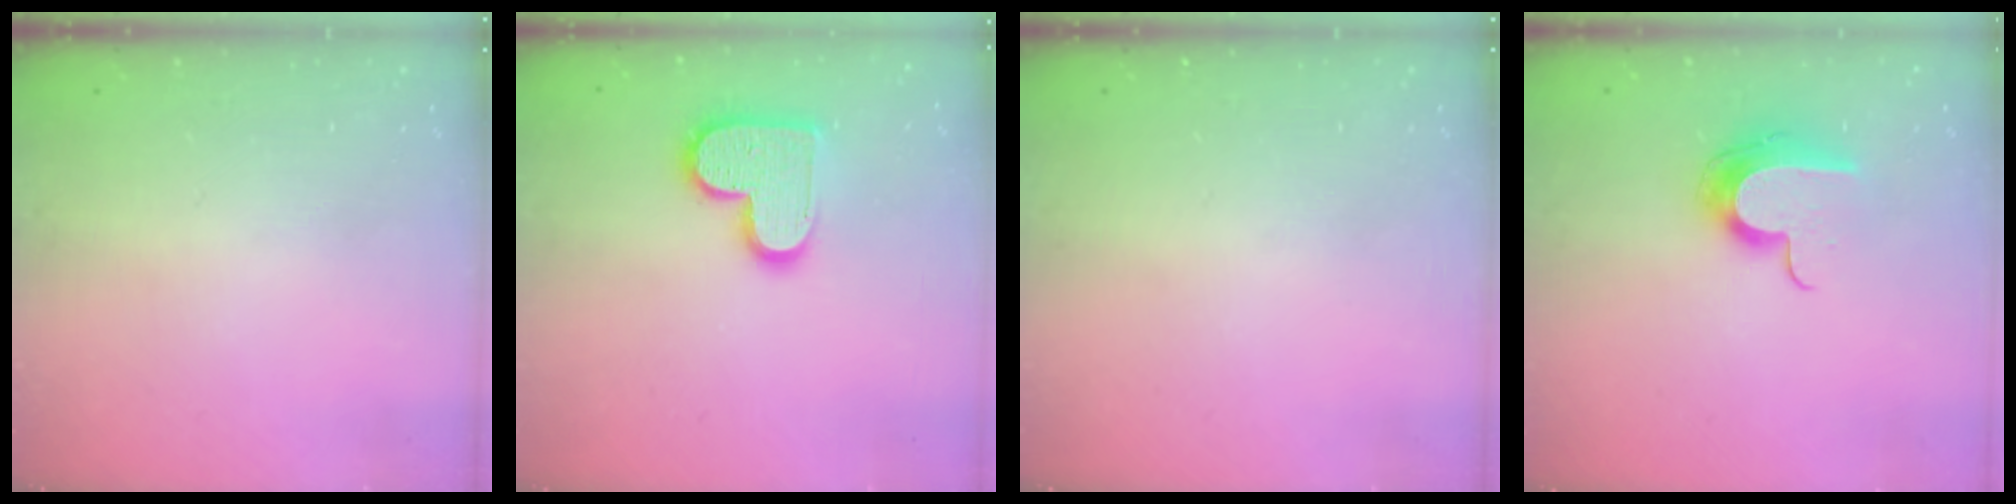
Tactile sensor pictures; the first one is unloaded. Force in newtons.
{"total": 14.2, "press": 14.2, "slide": 1.1}
{"total": 0.0}
{"total": 11.6, "press": 11.6, "slide": 0.8}